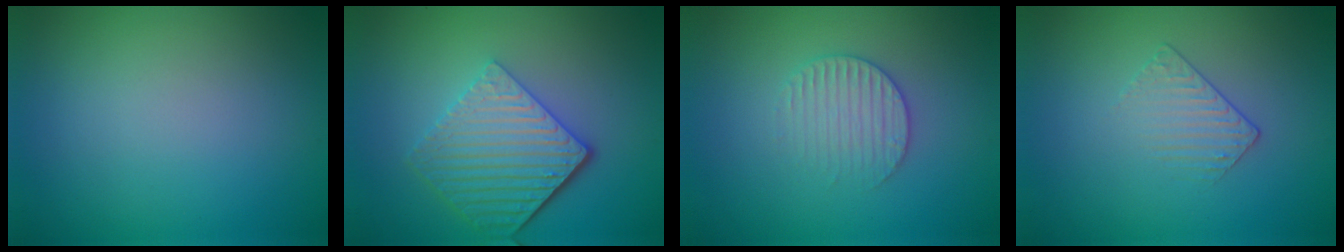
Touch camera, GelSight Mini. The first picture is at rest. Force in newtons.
{"total": 5.7, "press": 4.3, "slide": 3.7}
{"total": 2.5, "press": 2.5, "slide": 0.4}
{"total": 1.3, "press": 0.6, "slide": 1.1}